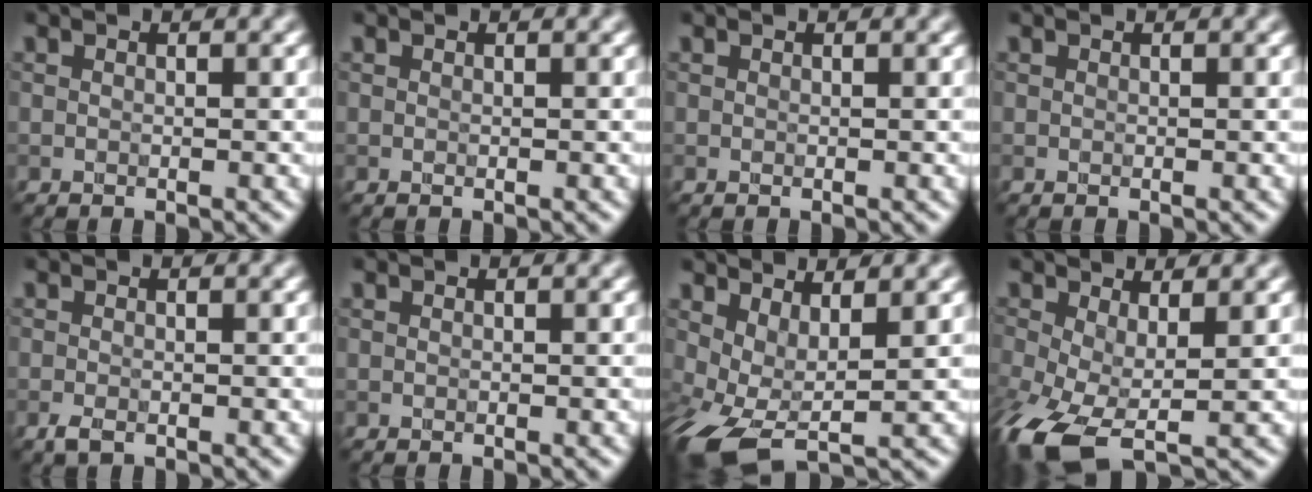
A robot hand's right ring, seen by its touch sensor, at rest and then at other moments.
{"total": 0.0}
{"total": 0.0}
{"total": 0.0}
{"total": 1.1, "force": [-0.6, 0.4, 0.8], "torque": [-0.018, -0.003, -0.012]}
{"total": 0.0}
{"total": 5.9, "force": [0.1, 2.6, 5.2], "torque": [-0.112, -0.013, 0.004]}
{"total": 6.7, "force": [-2.3, 3.1, 5.5], "torque": [-0.132, -0.022, -0.045]}